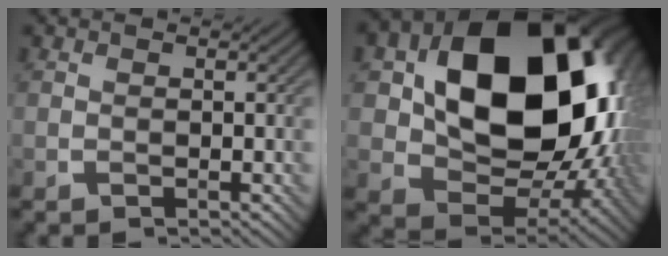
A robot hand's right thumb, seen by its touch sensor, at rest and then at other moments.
{"total": 20.5, "force": [4.0, 14.6, 13.8], "torque": [-0.247, -0.029, 0.106]}